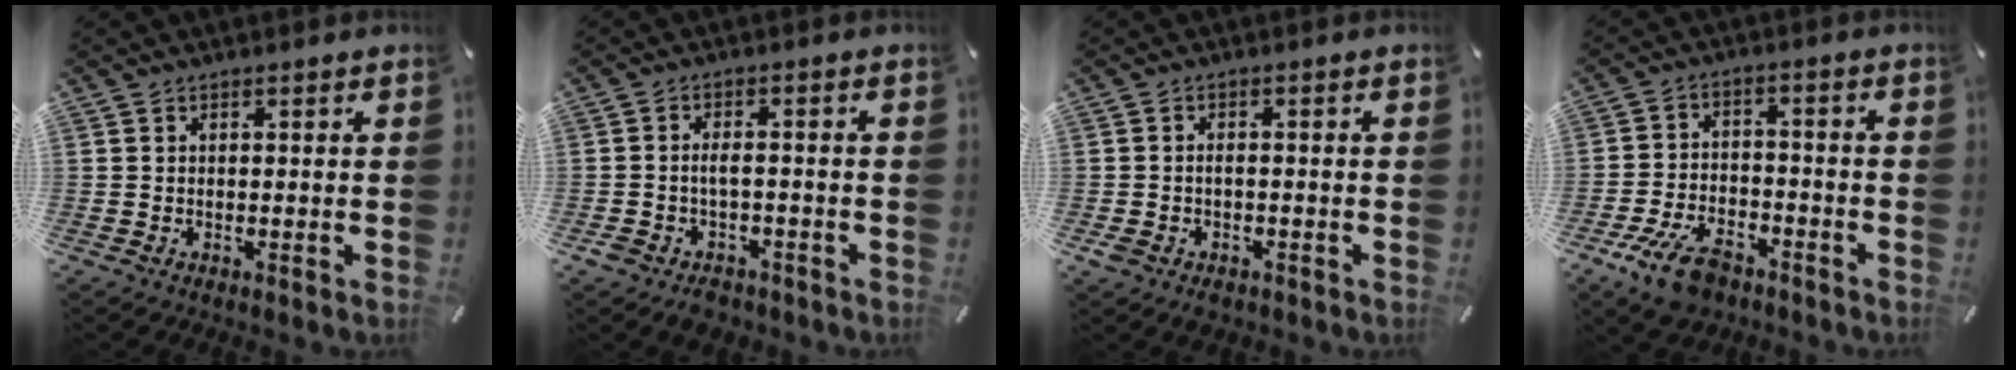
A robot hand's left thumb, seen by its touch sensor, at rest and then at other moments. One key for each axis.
{"total": 3.9, "fx": -1.9, "fy": 2.4, "fz": 2.4, "tx": -0.051, "ty": 0.008, "tz": -0.037}
{"total": 2.4, "fx": -1.1, "fy": 1.6, "fz": 1.5, "tx": -0.028, "ty": 0.004, "tz": -0.021}
{"total": 10.3, "fx": -6.5, "fy": 5.6, "fz": 5.6, "tx": -0.115, "ty": 0.034, "tz": -0.118}